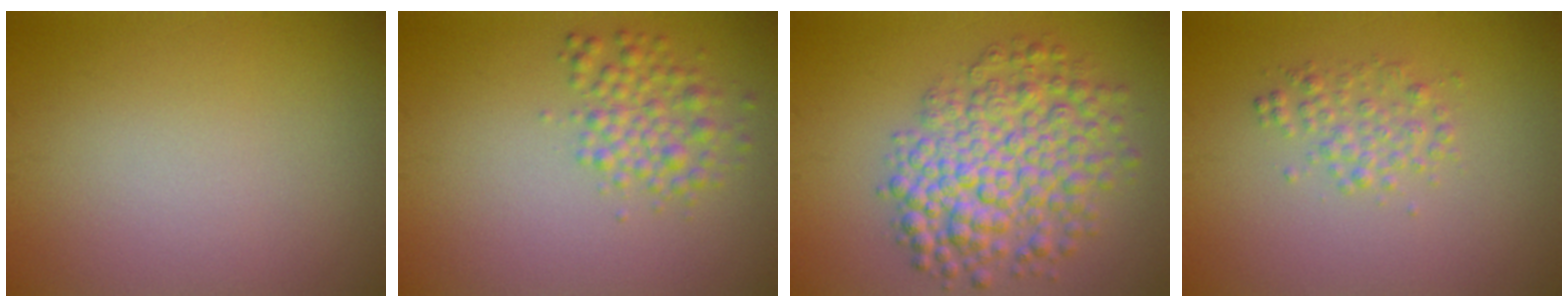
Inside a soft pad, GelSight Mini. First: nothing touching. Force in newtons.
{"total": 2.9, "press": 2.9, "slide": 0.0}
{"total": 7.4, "press": 7.4, "slide": 0.2}
{"total": 2.0, "press": 2.0, "slide": 0.1}